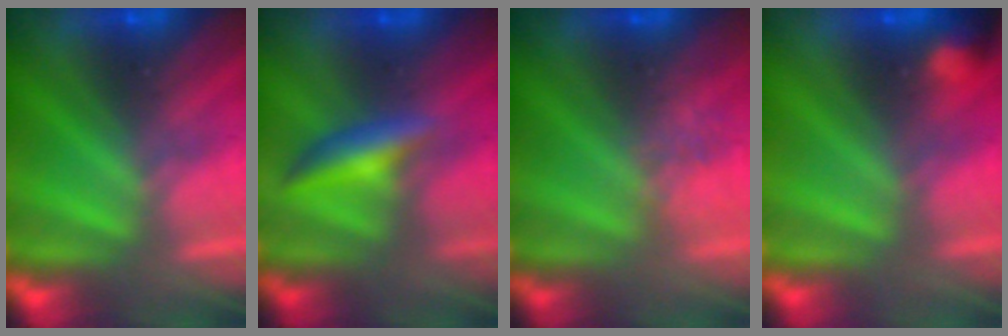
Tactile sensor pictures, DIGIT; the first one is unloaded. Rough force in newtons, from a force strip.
{"total": 2.4}
{"total": 2.4}
{"total": 2.9}